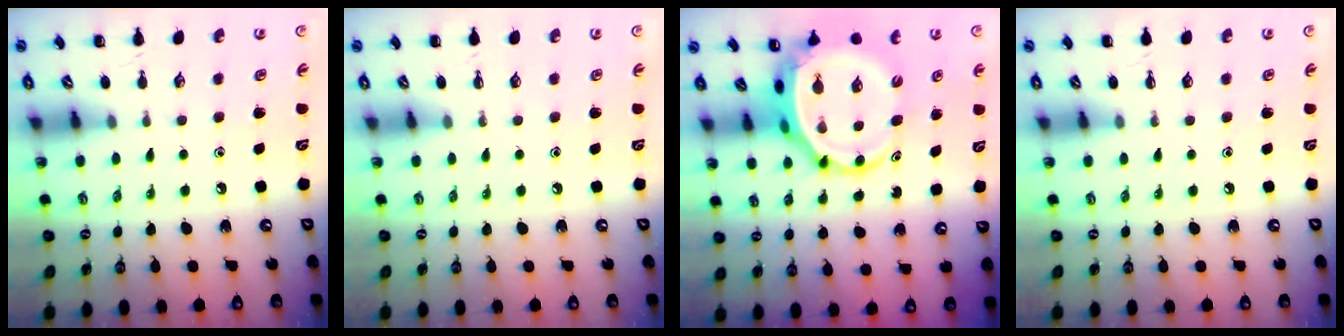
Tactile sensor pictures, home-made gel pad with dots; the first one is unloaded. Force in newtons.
{"total": 0.0}
{"total": 7.7, "press": 7.4, "slide": 2.1}
{"total": 0.0}